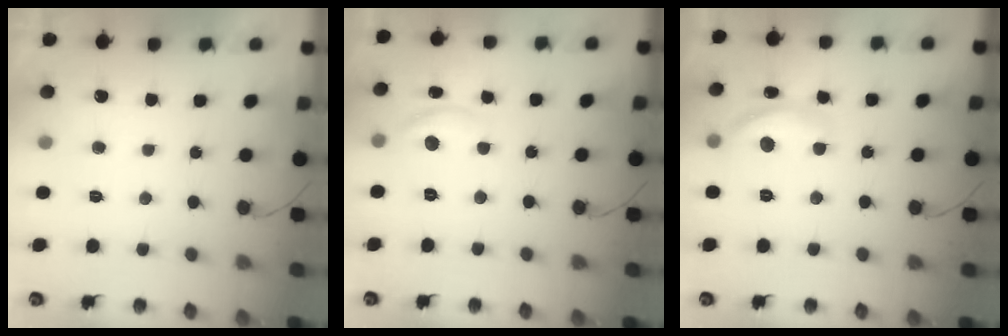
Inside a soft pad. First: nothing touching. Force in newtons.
{"total": 7.5, "press": 7.5, "slide": 0.7}
{"total": 11.2, "press": 11.2, "slide": 0.5}